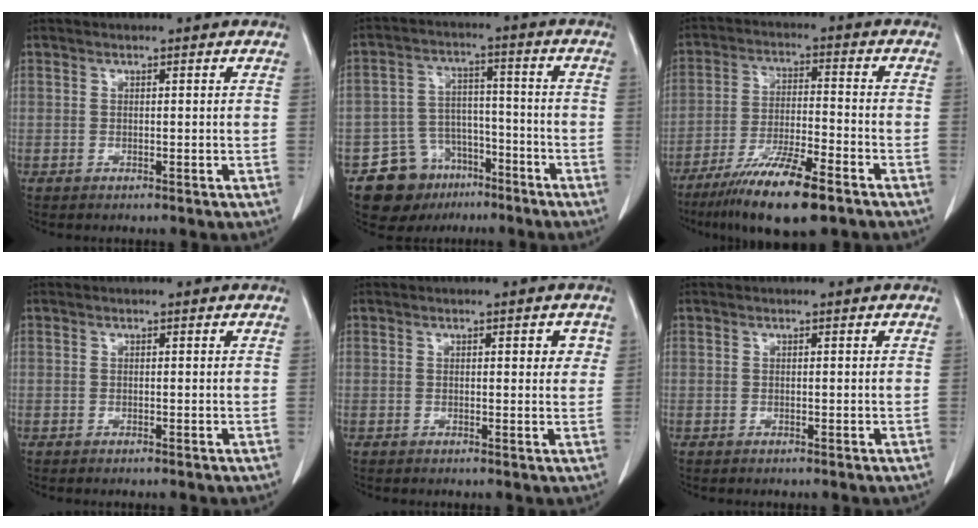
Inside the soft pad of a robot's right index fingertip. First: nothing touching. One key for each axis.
{"total": 10.1, "fx": -6.5, "fy": 7.1, "fz": 2.9, "tx": -0.050, "ty": 0.031, "tz": -0.099}
{"total": 12.4, "fx": -8.3, "fy": 1.6, "fz": 9.0, "tx": -0.163, "ty": -0.027, "tz": -0.144}
{"total": 0.0}
{"total": 2.6, "fx": 0.9, "fy": 1.2, "fz": 2.1, "tx": -0.020, "ty": 0.002, "tz": 0.008}
{"total": 0.0}